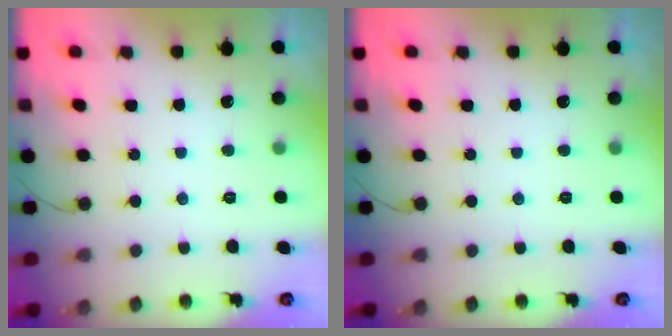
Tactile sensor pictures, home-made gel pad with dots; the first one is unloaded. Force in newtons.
{"total": 0.0}